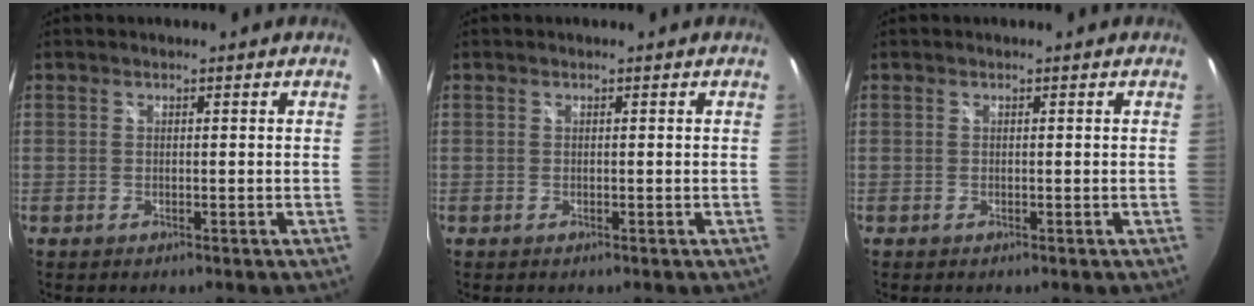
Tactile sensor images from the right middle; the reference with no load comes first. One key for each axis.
{"total": 0.0}
{"total": 0.0}